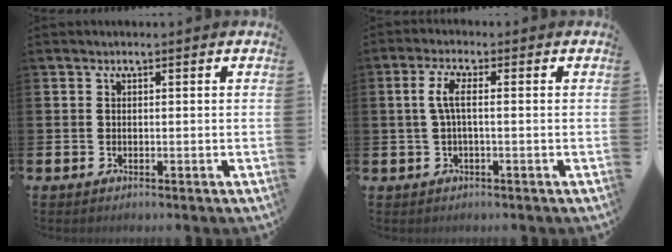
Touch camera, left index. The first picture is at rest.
{"total": 3.2, "force": [0.4, 0.9, 3.0], "torque": [-0.063, 0.008, 0.005]}